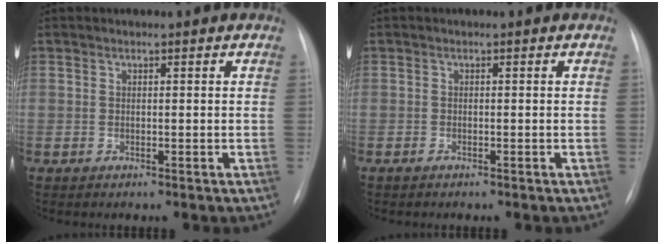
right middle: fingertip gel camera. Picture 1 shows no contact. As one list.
[{"total": 0.6, "force": [-0.5, 0.2, 0.3], "torque": [-0.011, -0.001, -0.008]}]